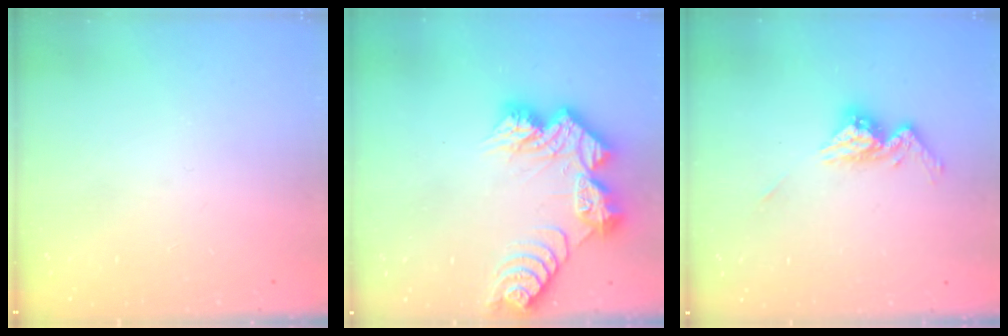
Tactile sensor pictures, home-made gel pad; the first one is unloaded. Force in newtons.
{"total": 15.9, "press": 15.8, "slide": 1.3}
{"total": 10.6, "press": 10.6, "slide": 1.0}